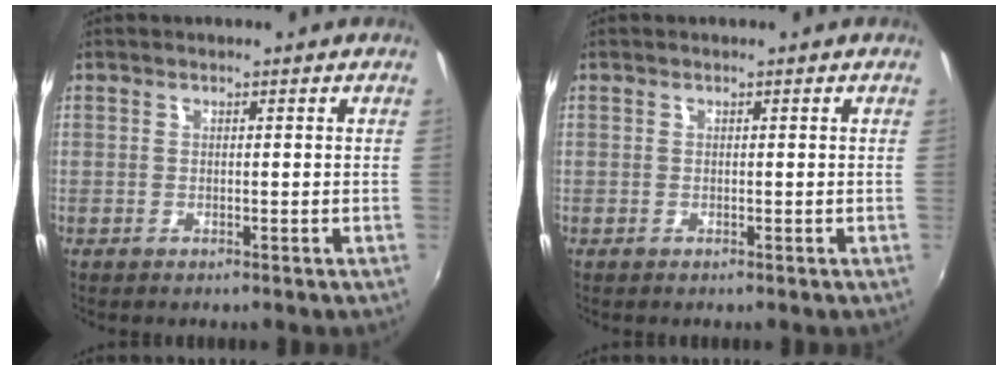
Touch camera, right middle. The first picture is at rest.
{"total": 0.0}